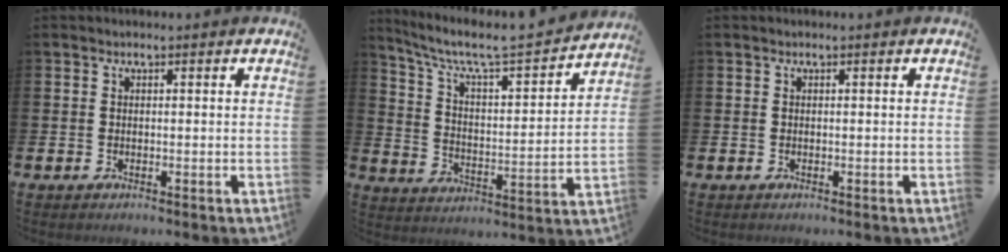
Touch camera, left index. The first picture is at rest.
{"total": 7.2, "force": [6.4, 1.1, 3.2], "torque": [-0.096, -0.045, 0.102]}
{"total": 0.0}